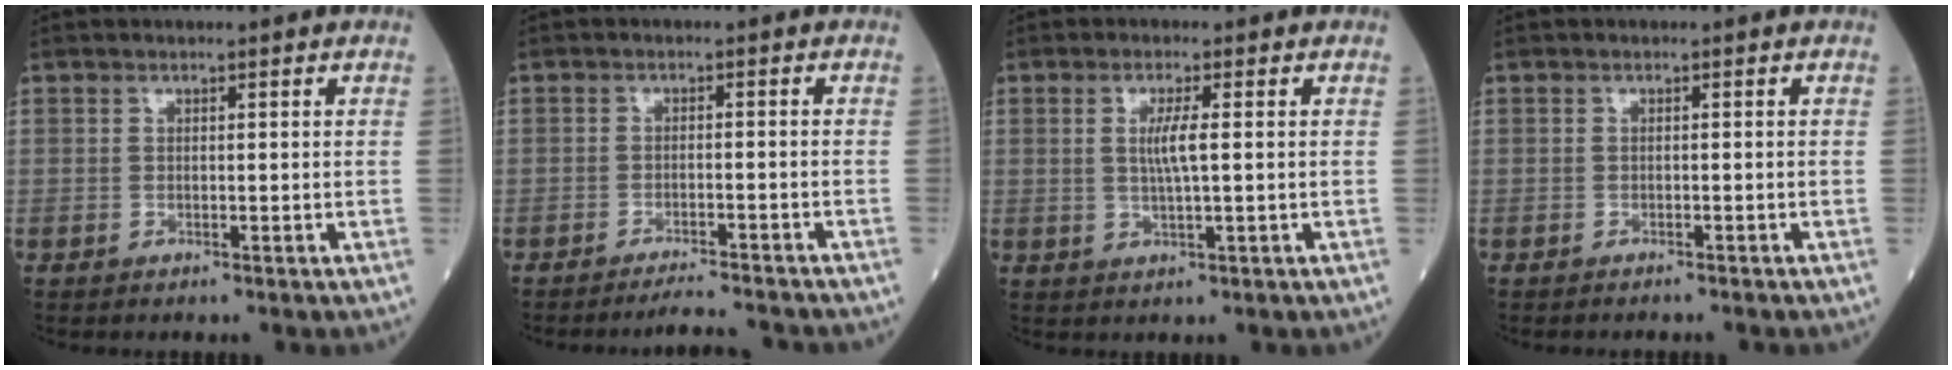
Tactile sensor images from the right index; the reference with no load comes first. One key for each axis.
{"total": 6.7, "fx": -6.4, "fy": -0.3, "fz": 2.0, "tx": -0.023, "ty": -0.012, "tz": -0.092}
{"total": 3.5, "fx": 0.5, "fy": -0.1, "fz": 3.5, "tx": -0.072, "ty": -0.006, "tz": 0.009}
{"total": 1.8, "fx": -1.7, "fy": 0.0, "fz": 0.5, "tx": -0.012, "ty": -0.003, "tz": -0.021}